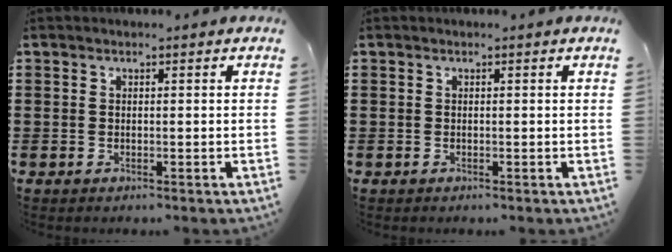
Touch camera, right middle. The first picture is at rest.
{"total": 0.0}